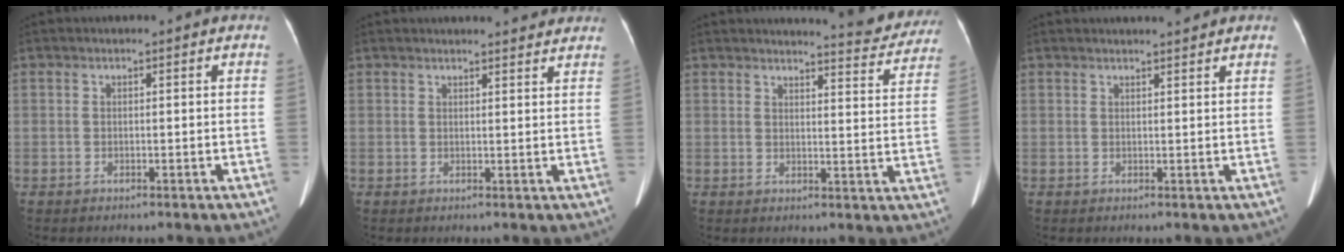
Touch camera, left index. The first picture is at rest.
{"total": 5.7, "force": [5.4, 0.8, 1.5], "torque": [-0.013, 0.006, 0.050]}
{"total": 9.2, "force": [9.0, 1.0, 1.6], "torque": [-0.009, -0.029, 0.091]}
{"total": 3.4, "force": [3.2, 0.1, 1.1], "torque": [-0.017, 0.011, 0.040]}